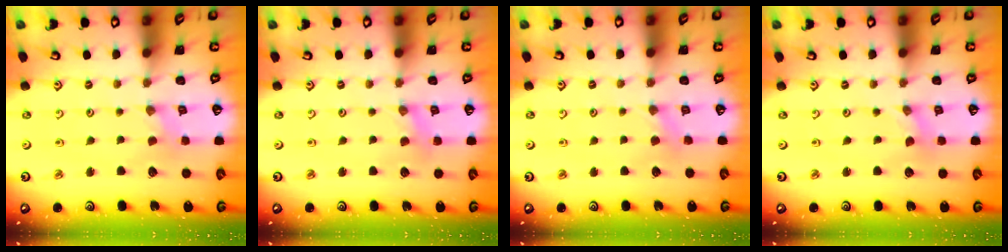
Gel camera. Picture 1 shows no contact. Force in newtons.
{"total": 2.0, "press": 1.9, "slide": 0.4}
{"total": 3.0, "press": 2.9, "slide": 0.5}
{"total": 0.0}